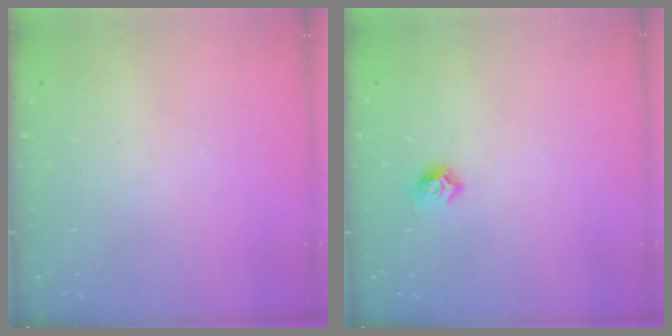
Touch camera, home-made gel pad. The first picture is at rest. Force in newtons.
{"total": 5.9, "press": 5.8, "slide": 0.9}